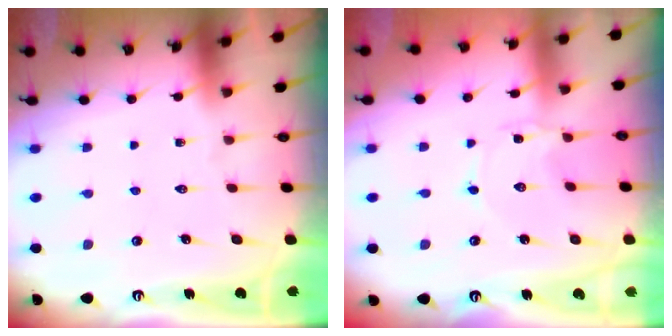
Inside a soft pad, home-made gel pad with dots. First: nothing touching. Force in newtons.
{"total": 0.7, "press": 0.7, "slide": 0.1}